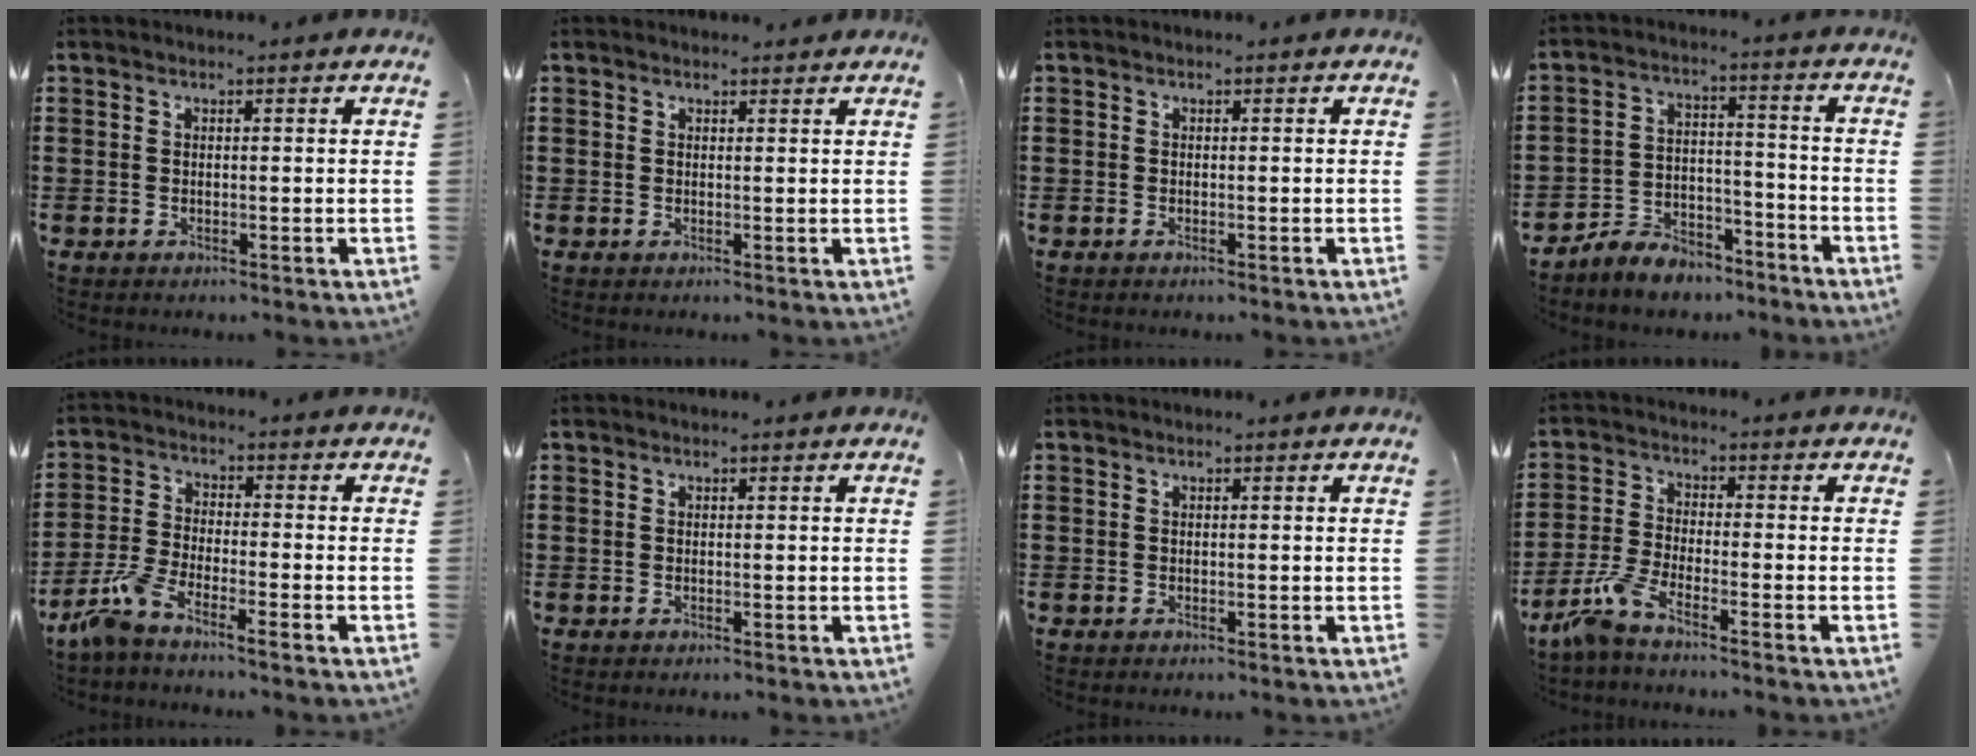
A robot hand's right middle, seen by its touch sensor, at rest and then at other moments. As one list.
[{"total": 0.7, "force": [0.6, 0.2, 0.1], "torque": [0.004, -0.002, 0.010]}, {"total": 0.0}, {"total": 6.1, "force": [-5.8, 1.5, 0.9], "torque": [-0.027, 0.011, -0.119]}, {"total": 5.7, "force": [-4.5, 0.6, 3.5], "torque": [-0.100, -0.015, -0.091]}, {"total": 0.0}, {"total": 0.0}, {"total": 5.4, "force": [-4.1, 0.6, 3.5], "torque": [-0.092, -0.013, -0.082]}]